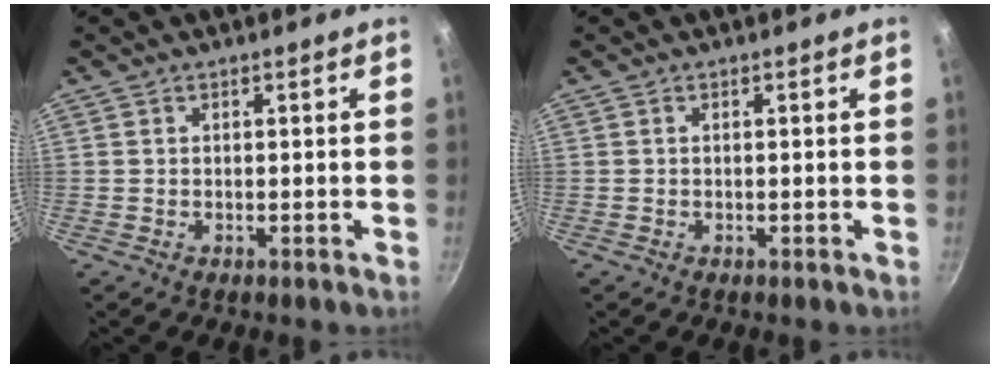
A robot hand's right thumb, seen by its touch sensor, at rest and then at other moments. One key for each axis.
{"total": 0.0}